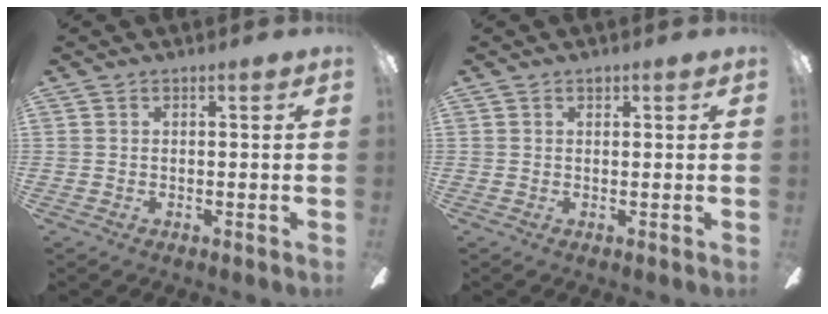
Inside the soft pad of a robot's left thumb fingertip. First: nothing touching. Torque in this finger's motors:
{"motor_torque": [0.13, -0.01, 0.40, -0.18, 0.00]}